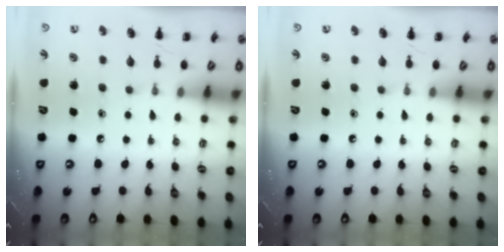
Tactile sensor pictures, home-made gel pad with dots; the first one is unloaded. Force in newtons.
{"total": 0.0}